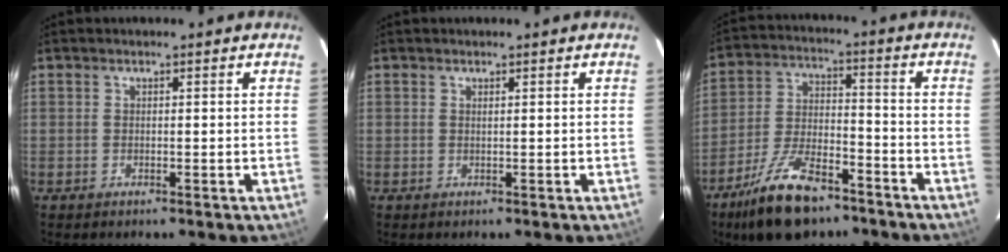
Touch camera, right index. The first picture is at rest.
{"total": 0.0}
{"total": 15.3, "force": [-10.8, 6.0, 9.0], "torque": [-0.191, -0.009, -0.190]}